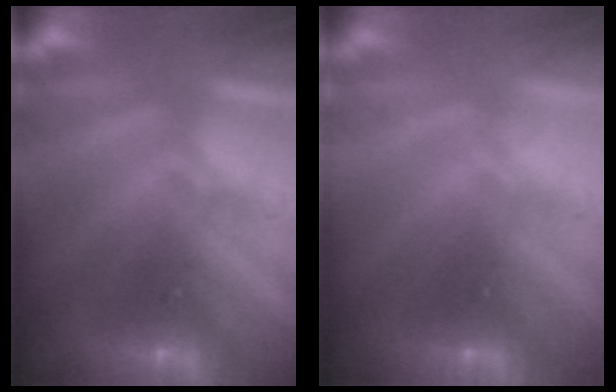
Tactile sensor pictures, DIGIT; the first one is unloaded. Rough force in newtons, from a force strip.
{"total": 3.6}